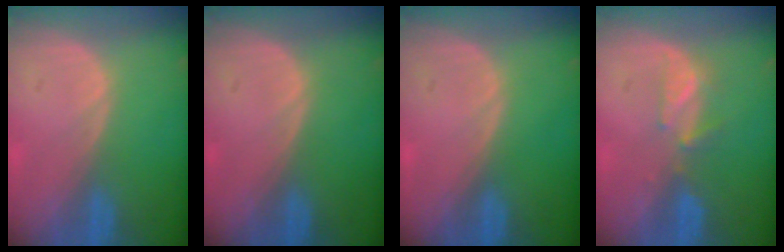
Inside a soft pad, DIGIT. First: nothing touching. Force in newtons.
{"total": 0.0}
{"total": 0.0}
{"total": 3.0, "press": 2.9, "slide": 0.8}